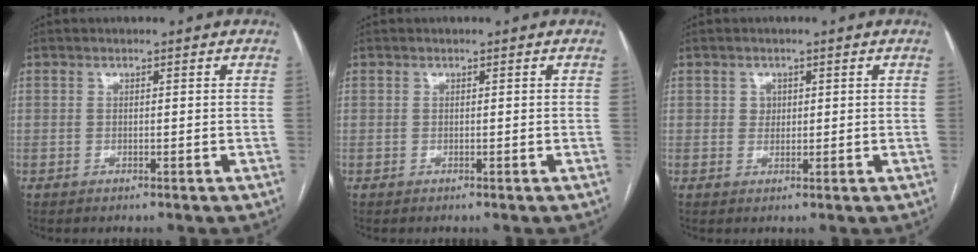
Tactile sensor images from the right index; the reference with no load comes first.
{"total": 0.0}
{"total": 1.6, "force": [0.5, 1.4, 0.5], "torque": [-0.005, 0.000, 0.007]}